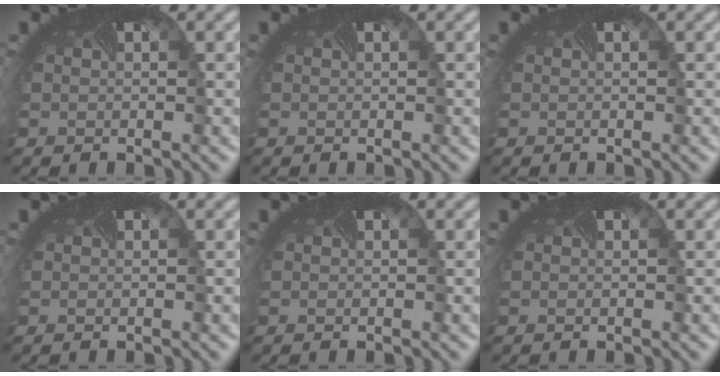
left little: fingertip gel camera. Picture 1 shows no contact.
{"total": 0.0}
{"total": 0.0}
{"total": 0.0}
{"total": 0.0}
{"total": 0.0}